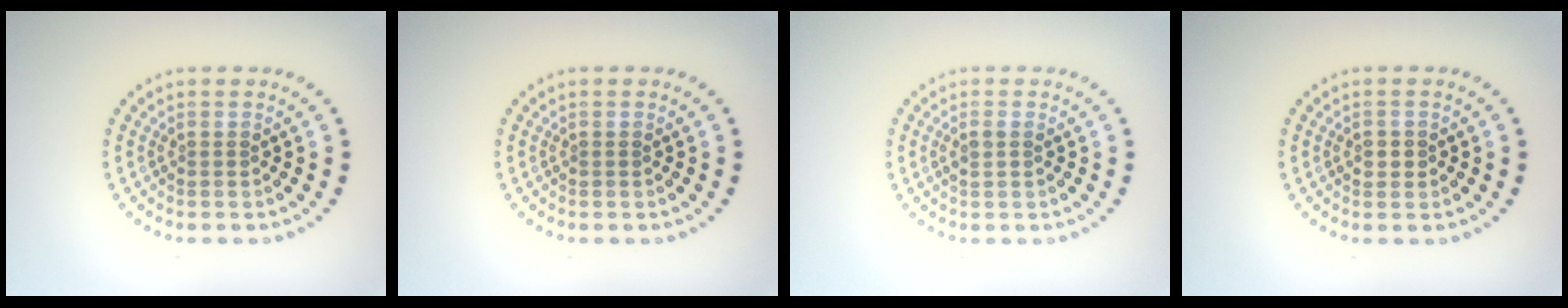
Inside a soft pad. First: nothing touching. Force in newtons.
{"total": 0.0}
{"total": 1.1, "press": 1.0, "slide": 0.4}
{"total": 1.0, "press": 0.9, "slide": 0.1}